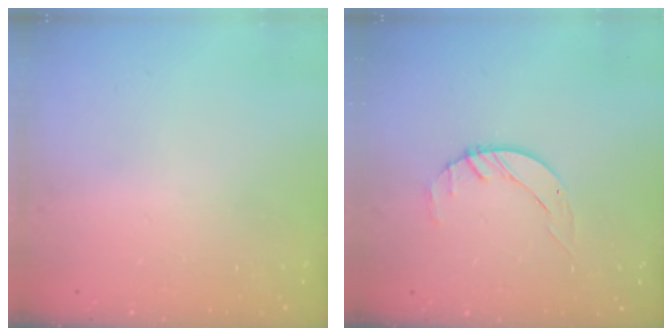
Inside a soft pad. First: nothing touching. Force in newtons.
{"total": 2.1, "press": 2.0, "slide": 0.3}